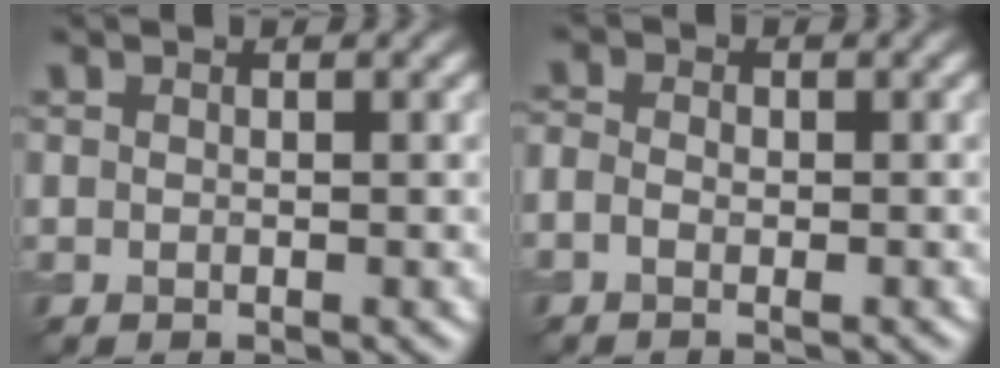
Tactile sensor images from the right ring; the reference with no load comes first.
{"total": 2.8, "force": [-0.9, 1.9, 1.8], "torque": [-0.018, 0.016, -0.023]}